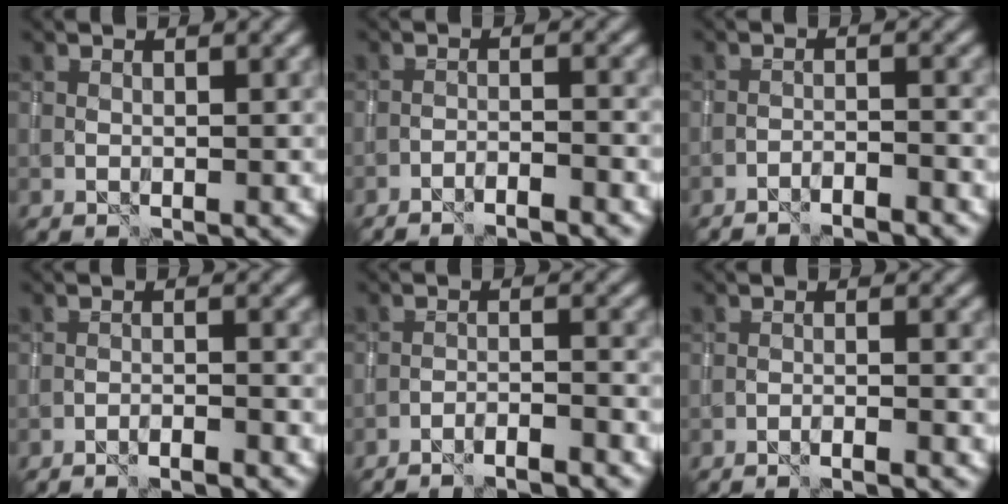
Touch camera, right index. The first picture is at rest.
{"total": 2.9, "force": [-2.6, 0.3, 1.3], "torque": [-0.020, 0.006, -0.044]}
{"total": 3.0, "force": [-2.7, 0.3, 1.1], "torque": [-0.017, 0.006, -0.044]}
{"total": 2.2, "force": [-1.9, 0.2, 1.1], "torque": [-0.021, 0.007, -0.033]}
{"total": 3.7, "force": [-3.2, 0.4, 1.6], "torque": [-0.025, 0.007, -0.053]}
{"total": 2.2, "force": [-1.7, 0.2, 1.3], "torque": [-0.021, 0.008, -0.037]}